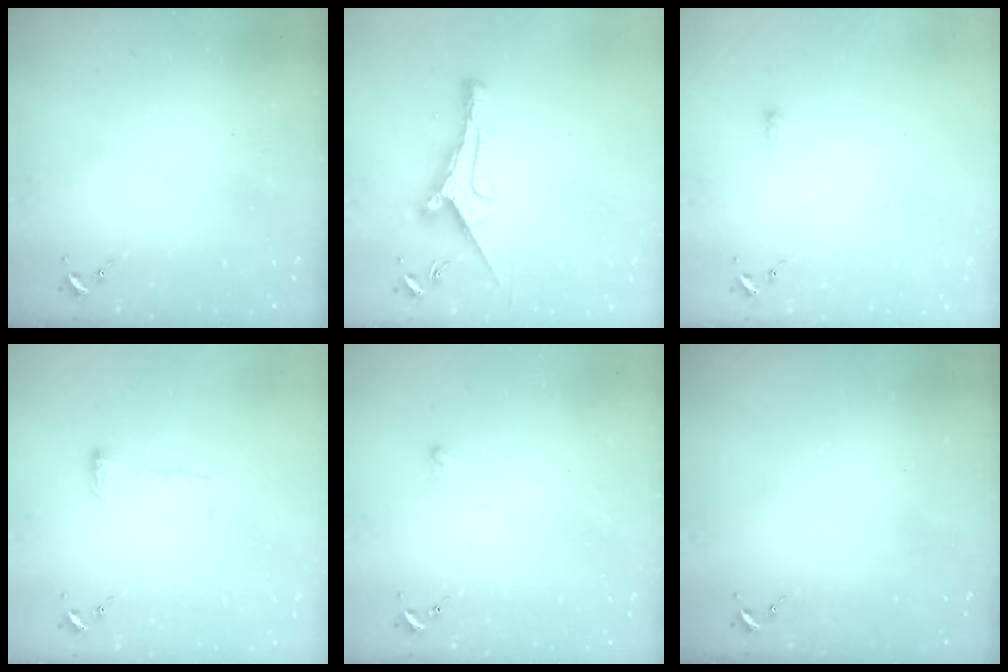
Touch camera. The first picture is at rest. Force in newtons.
{"total": 9.1, "press": 9.1, "slide": 0.2}
{"total": 2.8, "press": 2.7, "slide": 0.5}
{"total": 6.3, "press": 6.3, "slide": 0.6}
{"total": 2.5, "press": 2.5, "slide": 0.5}
{"total": 0.0}